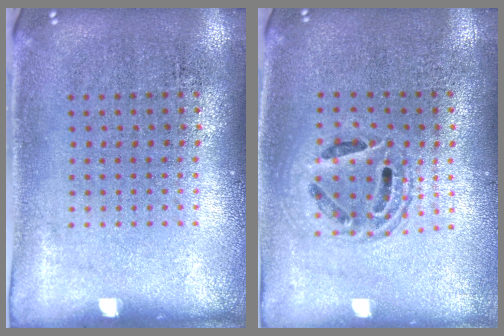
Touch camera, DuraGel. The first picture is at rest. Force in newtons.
{"total": 1.5, "press": 1.3, "slide": 0.7}